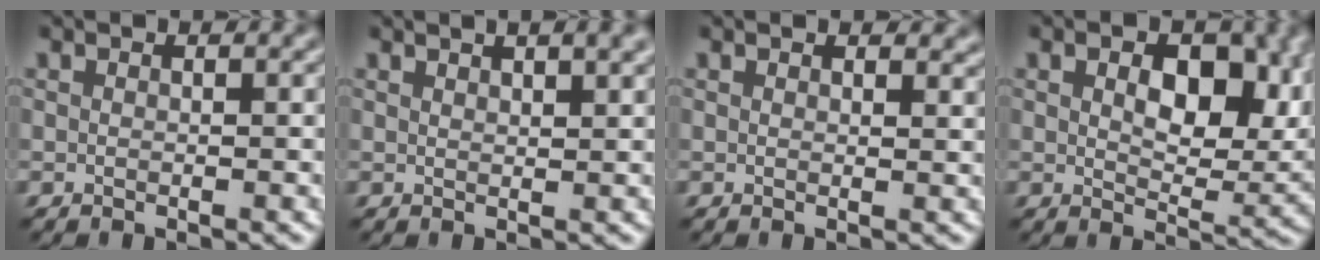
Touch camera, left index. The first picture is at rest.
{"total": 4.3, "force": [2.7, 1.5, 2.9], "torque": [-0.015, 0.016, 0.024]}
{"total": 1.4, "force": [1.2, 0.5, 0.6], "torque": [-0.006, -0.003, 0.018]}
{"total": 7.9, "force": [2.2, 4.6, 6.1], "torque": [-0.086, -0.008, 0.037]}